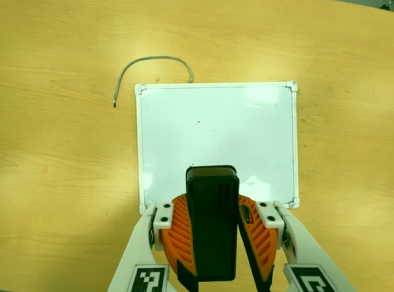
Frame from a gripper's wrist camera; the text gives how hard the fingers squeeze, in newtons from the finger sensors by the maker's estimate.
{"total": 9.7, "left": 9.5, "right": 9.8}